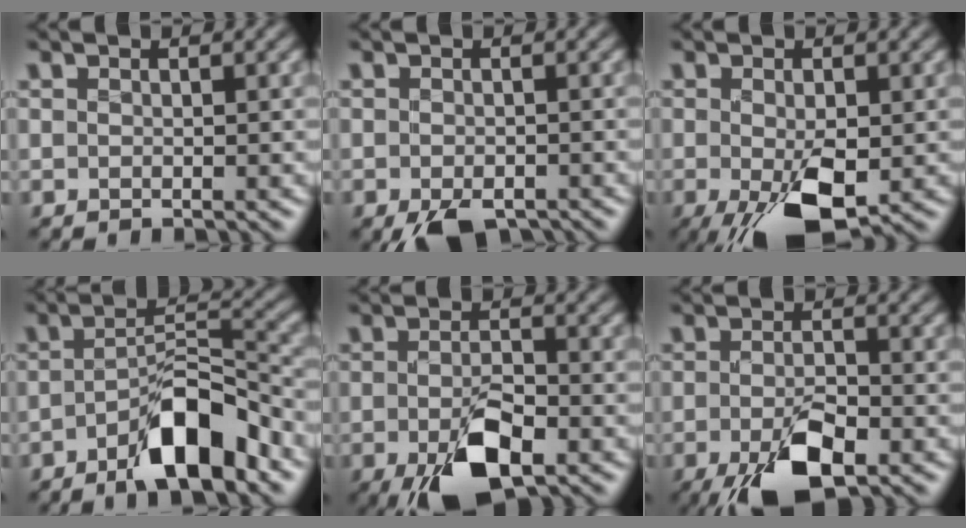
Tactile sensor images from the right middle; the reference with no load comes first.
{"total": 3.9, "force": [-2.7, 1.9, 2.2], "torque": [-0.039, -0.013, -0.038]}
{"total": 7.1, "force": [-2.7, 3.0, 5.9], "torque": [-0.122, -0.021, -0.037]}
{"total": 7.5, "force": [-4.4, 2.2, 5.7], "torque": [-0.093, 0.009, -0.077]}
{"total": 6.5, "force": [-3.0, 2.7, 5.2], "torque": [-0.097, -0.011, -0.054]}
{"total": 6.9, "force": [-3.6, 2.6, 5.3], "torque": [-0.100, -0.010, -0.063]}